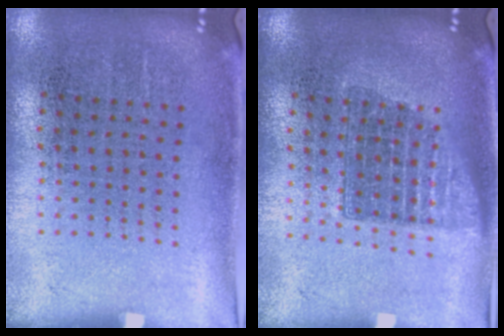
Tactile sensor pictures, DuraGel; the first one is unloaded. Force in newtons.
{"total": 1.3, "press": 1.1, "slide": 0.8}